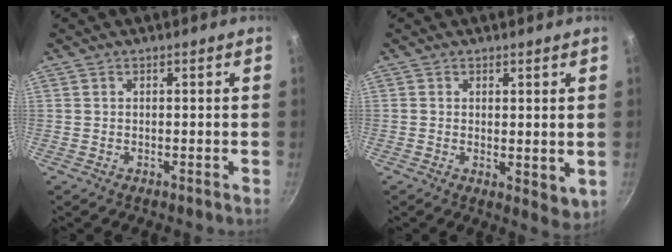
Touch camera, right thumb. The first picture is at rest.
{"total": 4.4, "force": [0.8, 2.4, 3.7], "torque": [-0.050, -0.015, 0.014]}